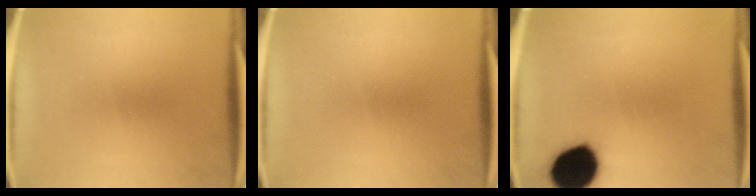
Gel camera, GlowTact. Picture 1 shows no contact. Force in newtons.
{"total": 0.0}
{"total": 16.1}